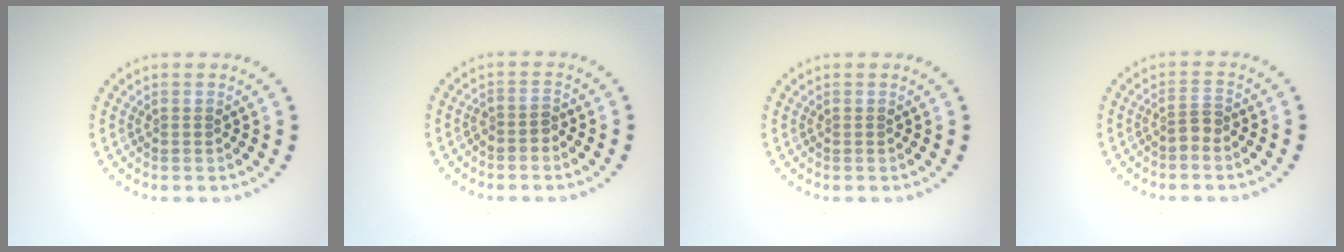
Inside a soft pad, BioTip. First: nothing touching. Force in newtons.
{"total": 1.3, "press": 1.1, "slide": 0.7}
{"total": 0.0}
{"total": 1.2, "press": 0.8, "slide": 0.8}